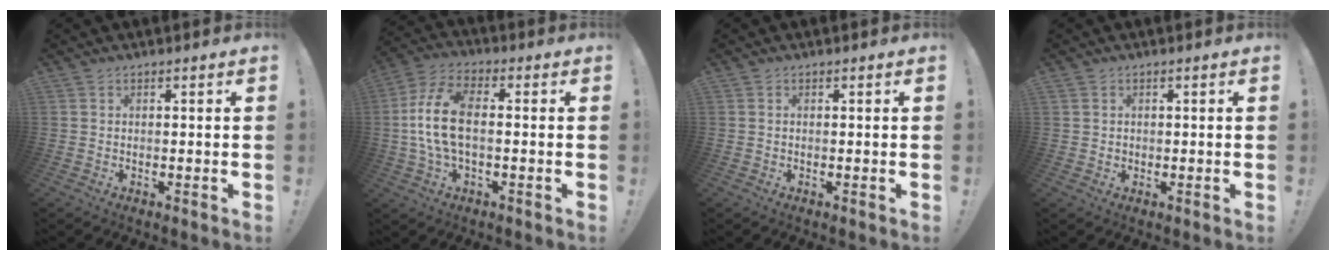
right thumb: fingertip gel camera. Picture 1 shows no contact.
{"total": 12.5, "force": [-0.3, 6.2, 10.8], "torque": [-0.227, 0.012, -0.002]}
{"total": 0.0}
{"total": 1.3, "force": [0.5, 1.2, 0.1], "torque": [-0.002, -0.001, 0.008]}